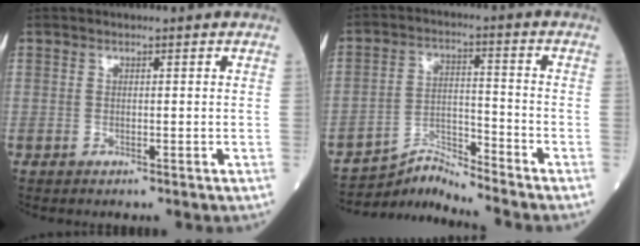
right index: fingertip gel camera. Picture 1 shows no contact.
{"total": 6.7, "force": [-6.4, -1.8, -1.1], "torque": [0.006, 0.011, -0.116]}